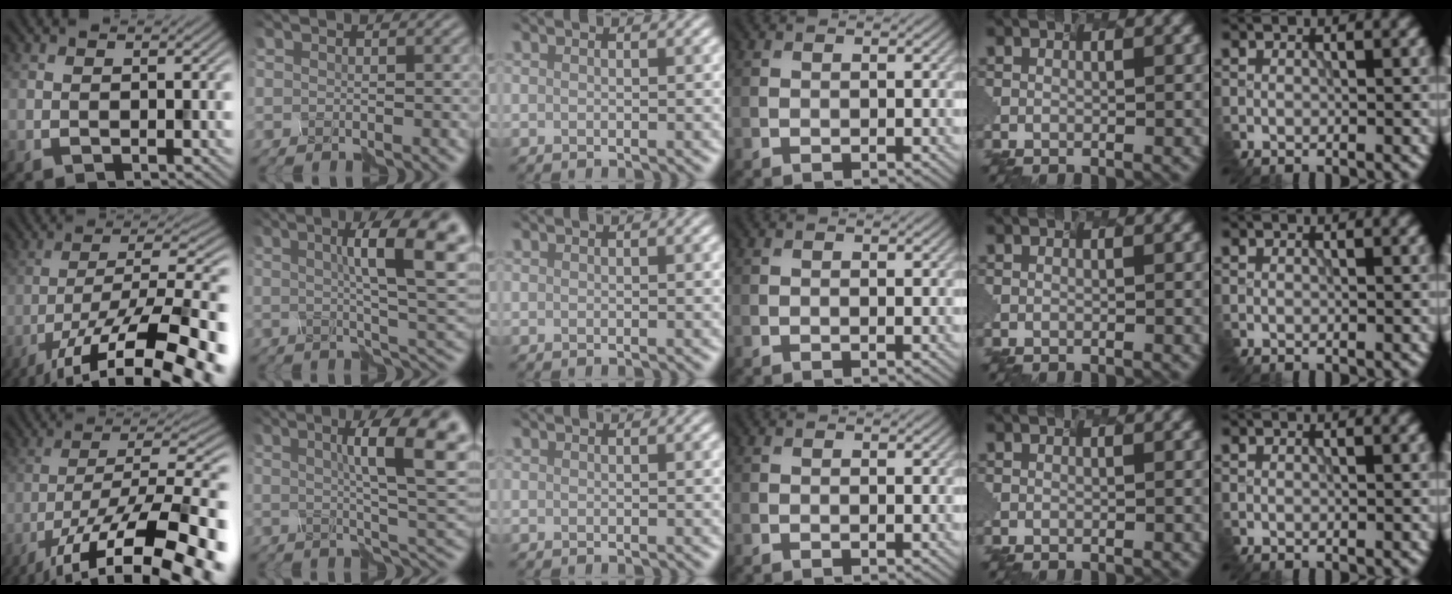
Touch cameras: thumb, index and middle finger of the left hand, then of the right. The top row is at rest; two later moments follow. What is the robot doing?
{"motion": "assemble", "object": "spray bottle"}